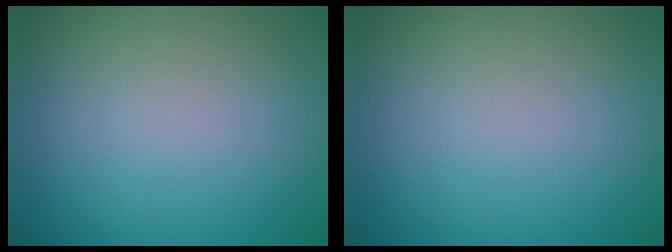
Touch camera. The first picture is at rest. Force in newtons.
{"total": 0.0}